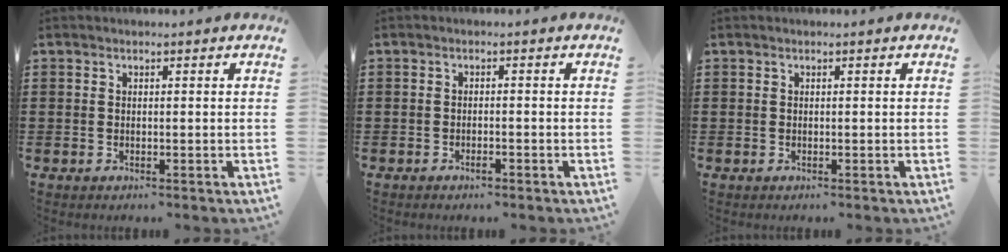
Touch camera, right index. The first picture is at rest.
{"total": 1.2, "force": [-0.9, 0.2, 0.7], "torque": [-0.017, -0.006, -0.015]}
{"total": 0.0}